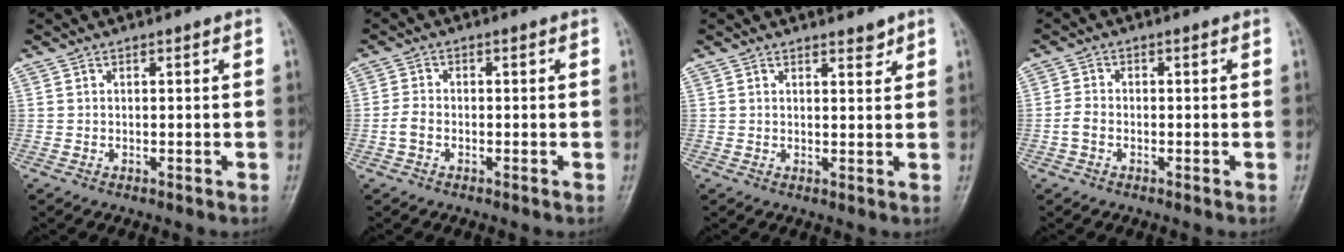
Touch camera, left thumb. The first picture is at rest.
{"total": 2.7, "force": [-1.0, 1.8, 1.7], "torque": [-0.038, 0.008, -0.023]}
{"total": 2.1, "force": [1.7, 0.8, 0.8], "torque": [0.000, -0.012, 0.024]}
{"total": 2.5, "force": [-1.0, 1.8, 1.5], "torque": [-0.034, 0.008, -0.023]}